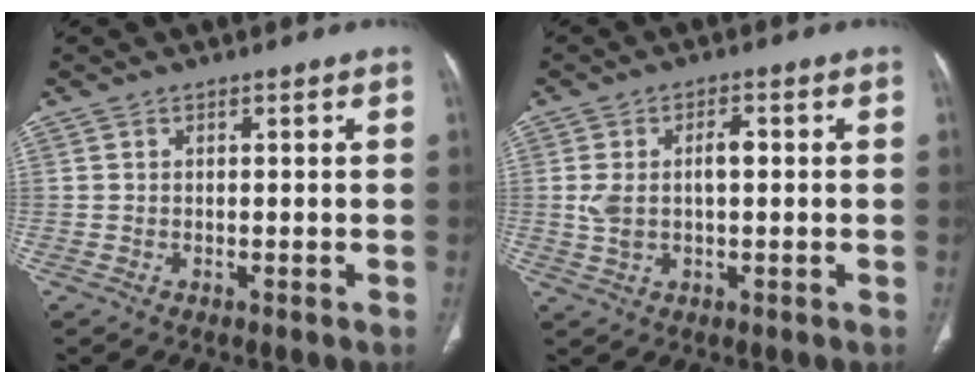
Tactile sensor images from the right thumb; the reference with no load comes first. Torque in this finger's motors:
{"motor_torque": [1.05, 1.05, 0.97, -0.22, 0.08]}